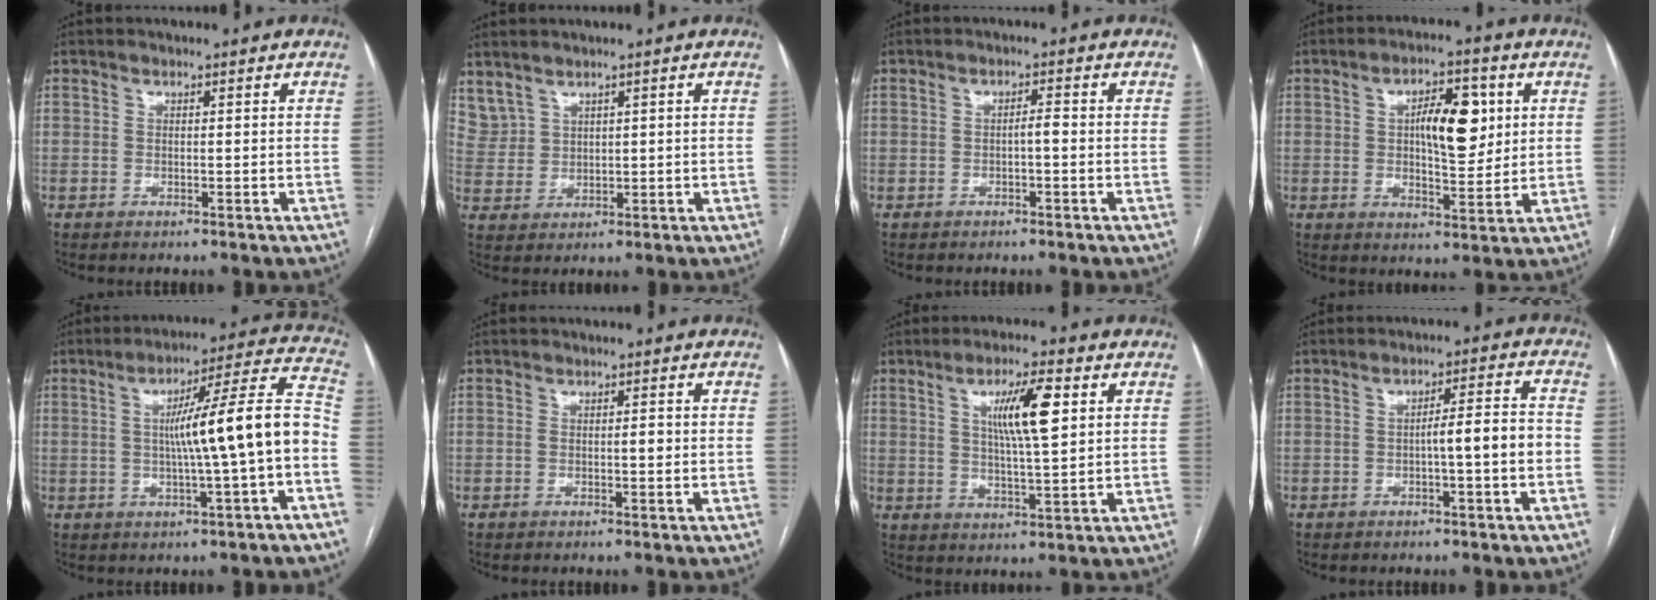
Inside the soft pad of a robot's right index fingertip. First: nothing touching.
{"total": 5.5, "force": [4.1, 3.3, 1.5], "torque": [-0.047, 0.013, 0.105]}
{"total": 1.4, "force": [-0.4, 0.2, 1.4], "torque": [-0.020, 0.004, -0.006]}
{"total": 9.4, "force": [2.2, 3.5, 8.4], "torque": [-0.129, 0.012, 0.037]}
{"total": 13.9, "force": [-1.4, -0.3, 13.9], "torque": [-0.199, 0.026, -0.024]}
{"total": 1.4, "force": [-0.1, 0.4, 1.3], "torque": [-0.022, 0.001, -0.001]}
{"total": 8.8, "force": [2.8, 0.9, 8.3], "torque": [-0.144, 0.004, 0.049]}
{"total": 5.9, "force": [-1.3, 0.2, 5.7], "torque": [-0.083, 0.018, -0.018]}